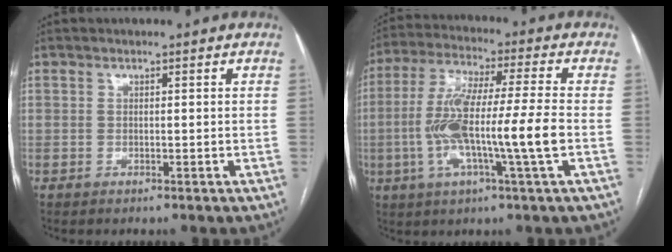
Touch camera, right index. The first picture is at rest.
{"total": 13.9, "force": [-2.5, 0.0, 13.7], "torque": [-0.271, 0.005, -0.051]}